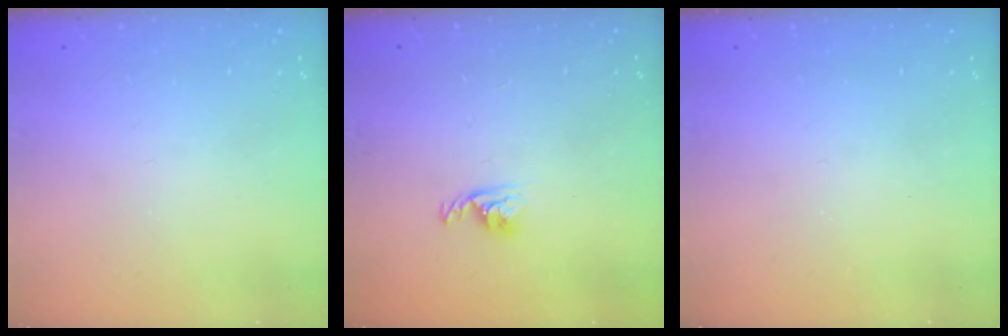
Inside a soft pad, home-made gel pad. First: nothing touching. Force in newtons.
{"total": 3.3, "press": 3.3, "slide": 0.5}
{"total": 0.0}